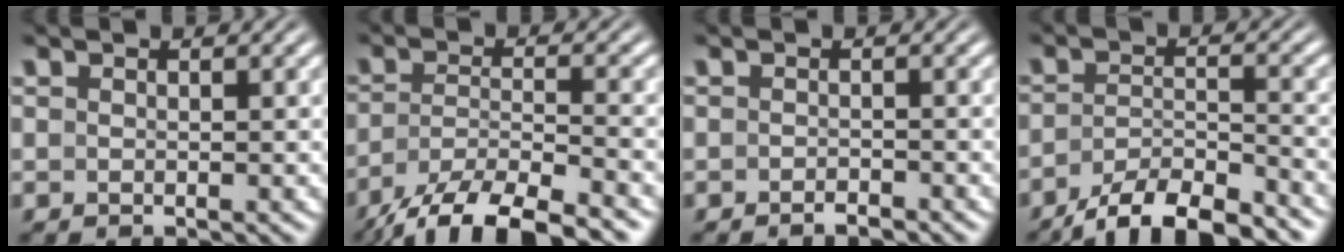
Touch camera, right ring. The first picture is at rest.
{"total": 8.5, "force": [-5.9, 3.4, 5.1], "torque": [-0.093, -0.028, -0.077]}
{"total": 1.4, "force": [-1.4, -0.2, 0.1], "torque": [-0.004, -0.003, -0.022]}
{"total": 7.0, "force": [-5.8, 2.5, 3.0], "torque": [-0.041, -0.016, -0.090]}